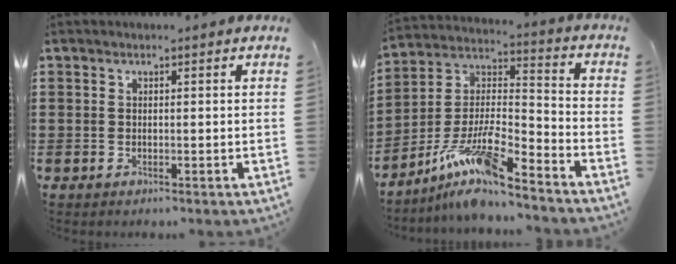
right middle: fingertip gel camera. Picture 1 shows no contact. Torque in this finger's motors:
{"motor_torque": [2.14, 0.00, 0.77, 0.21]}